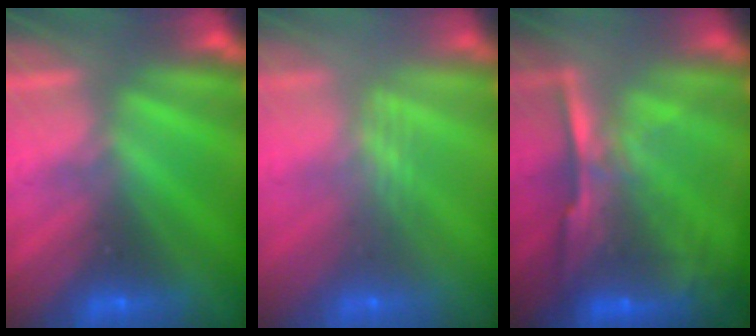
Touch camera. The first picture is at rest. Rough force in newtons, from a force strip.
{"total": 2.4}
{"total": 7.1}